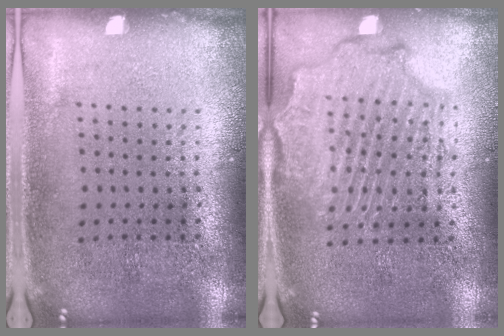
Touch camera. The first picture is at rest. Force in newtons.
{"total": 2.1, "press": 2.1, "slide": 0.5}